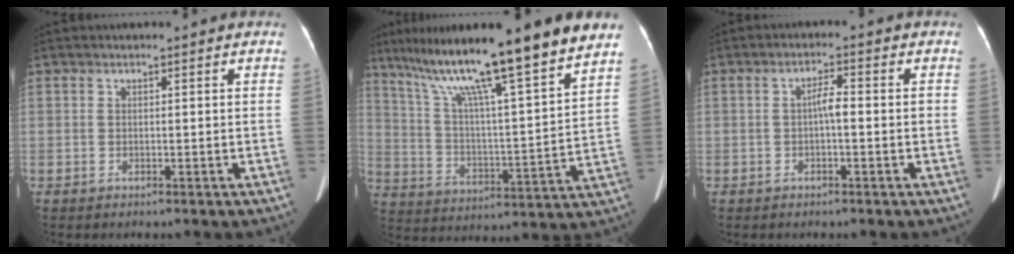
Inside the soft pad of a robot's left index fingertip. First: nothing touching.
{"total": 21.9, "force": [16.5, 0.2, 14.4], "torque": [-0.240, 0.021, 0.264]}
{"total": 2.5, "force": [-0.3, 0.7, 2.4], "torque": [-0.041, 0.009, -0.006]}